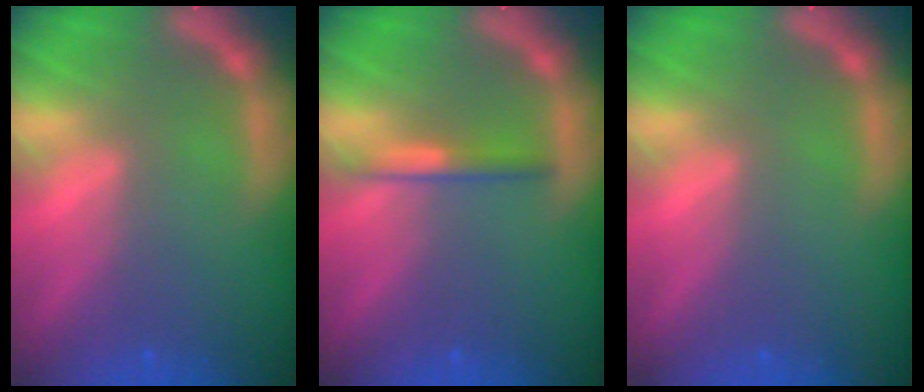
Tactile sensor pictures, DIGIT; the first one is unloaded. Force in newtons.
{"total": 2.0}
{"total": 0.0}